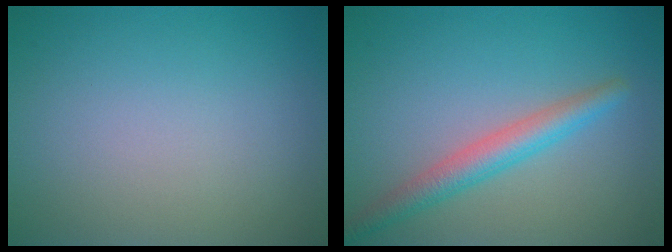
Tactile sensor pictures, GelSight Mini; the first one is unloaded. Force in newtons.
{"total": 3.3, "press": 3.3, "slide": 0.1}